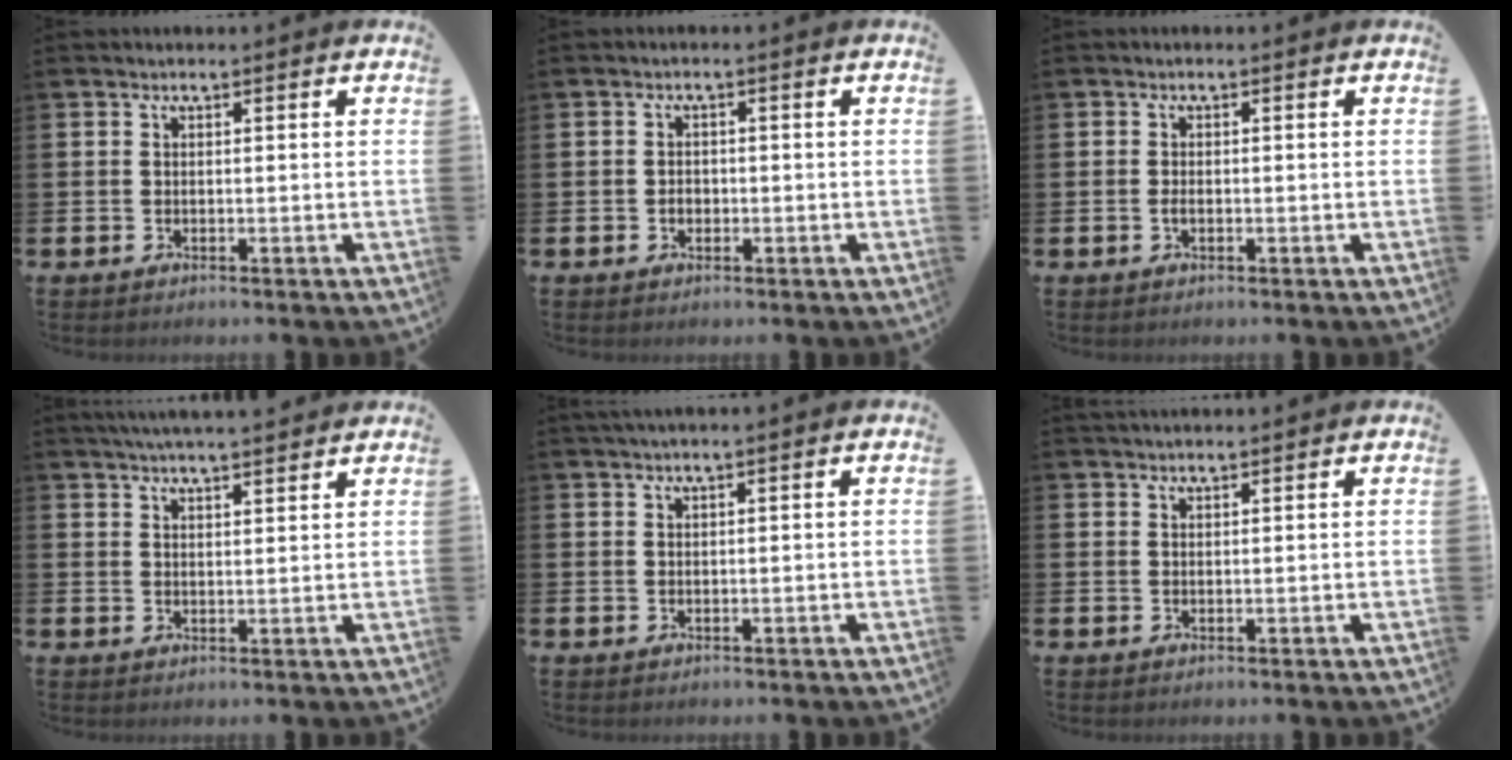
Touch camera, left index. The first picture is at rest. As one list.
[{"total": 1.3, "force": [-0.3, 1.1, 0.7], "torque": [0.001, 0.001, -0.011]}, {"total": 1.0, "force": [-0.3, 0.5, 0.8], "torque": [-0.017, 0.002, -0.006]}, {"total": 3.9, "force": [3.8, -0.2, 0.8], "torque": [-0.021, -0.013, 0.069]}, {"total": 0.9, "force": [0.7, -0.2, 0.5], "torque": [-0.012, 0.002, 0.013]}, {"total": 1.1, "force": [1.1, 0.0, 0.1], "torque": [0.001, -0.001, 0.019]}]